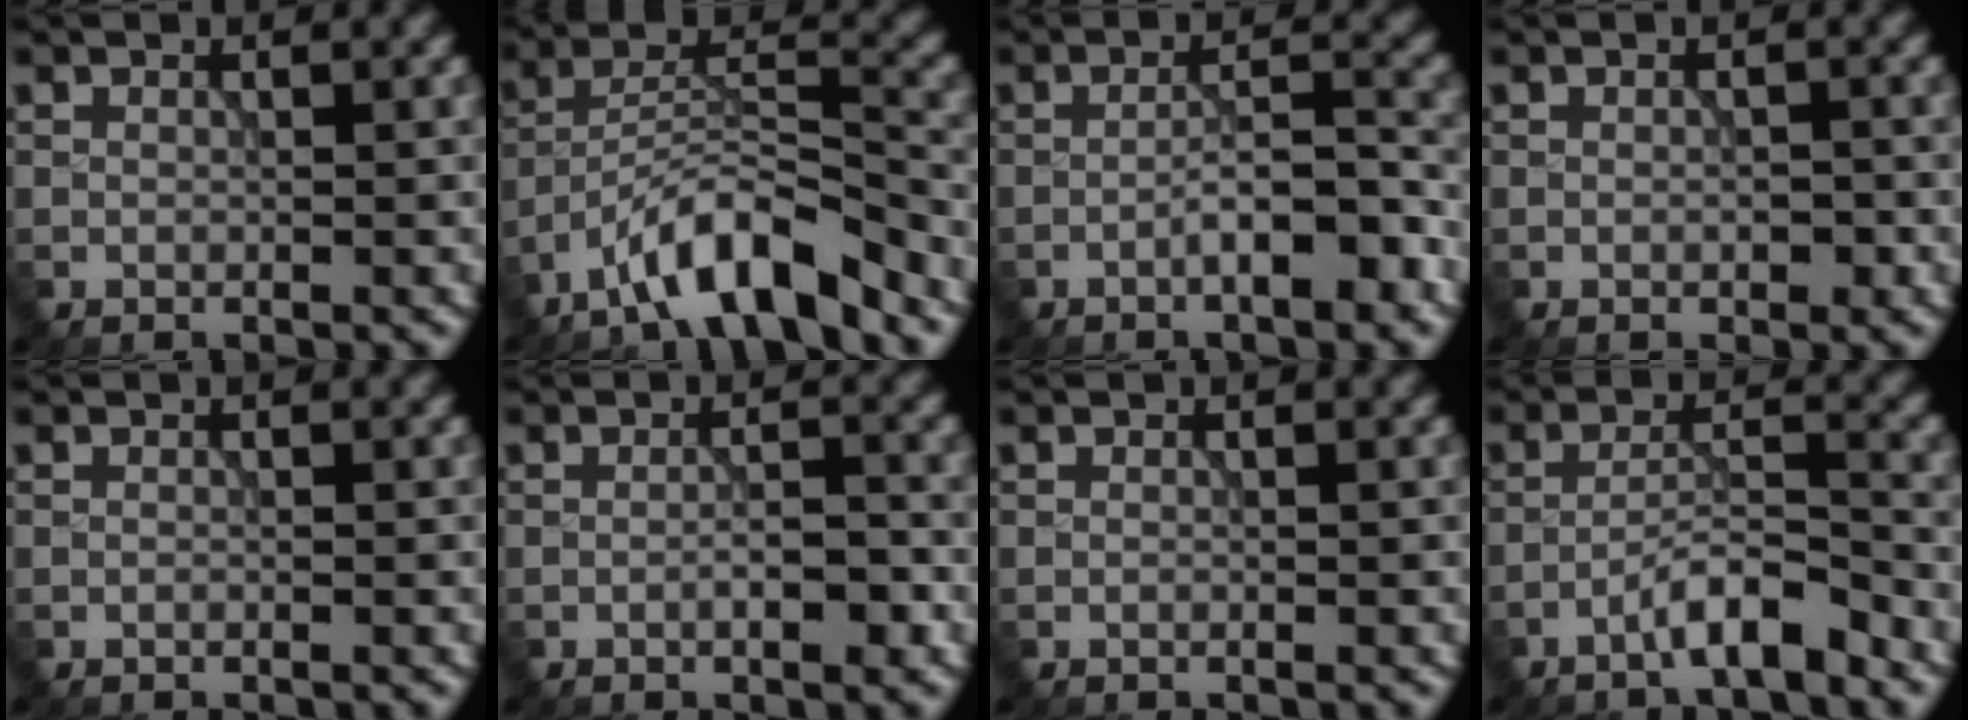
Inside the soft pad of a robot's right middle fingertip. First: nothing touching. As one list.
[{"total": 7.9, "force": [-5.9, 1.7, 5.0], "torque": [-0.082, 0.011, -0.106]}, {"total": 4.3, "force": [-2.0, 0.9, 3.7], "torque": [-0.056, 0.013, -0.037]}, {"total": 1.1, "force": [-0.3, 0.5, 0.9], "torque": [-0.013, 0.002, -0.004]}, {"total": 0.0}, {"total": 2.4, "force": [-0.9, 0.6, 2.2], "torque": [-0.033, 0.005, -0.015]}, {"total": 0.0}, {"total": 4.1, "force": [-2.9, 0.5, 2.8], "torque": [-0.048, 0.014, -0.058]}]